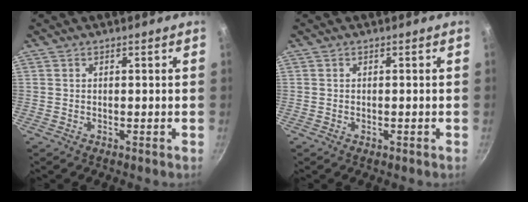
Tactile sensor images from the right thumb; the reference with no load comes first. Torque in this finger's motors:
{"motor_torque": [-0.50, -0.08, -0.31, -0.02, -0.01]}